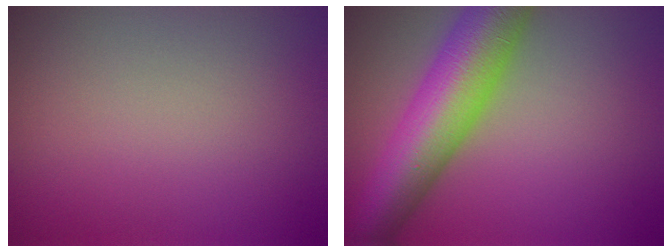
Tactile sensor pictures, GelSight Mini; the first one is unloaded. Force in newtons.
{"total": 10.8, "press": 10.8, "slide": 0.3}